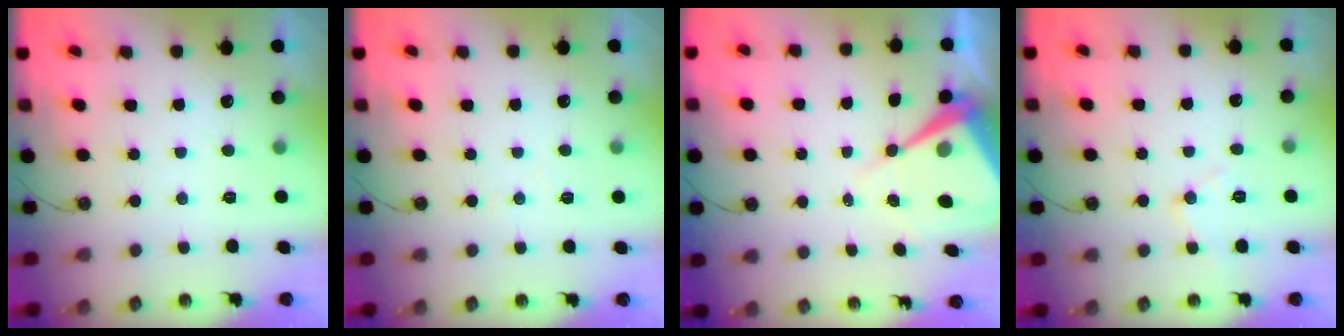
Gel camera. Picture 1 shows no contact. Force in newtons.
{"total": 3.5, "press": 3.5, "slide": 0.5}
{"total": 10.4, "press": 10.3, "slide": 0.9}
{"total": 8.5, "press": 8.4, "slide": 0.8}